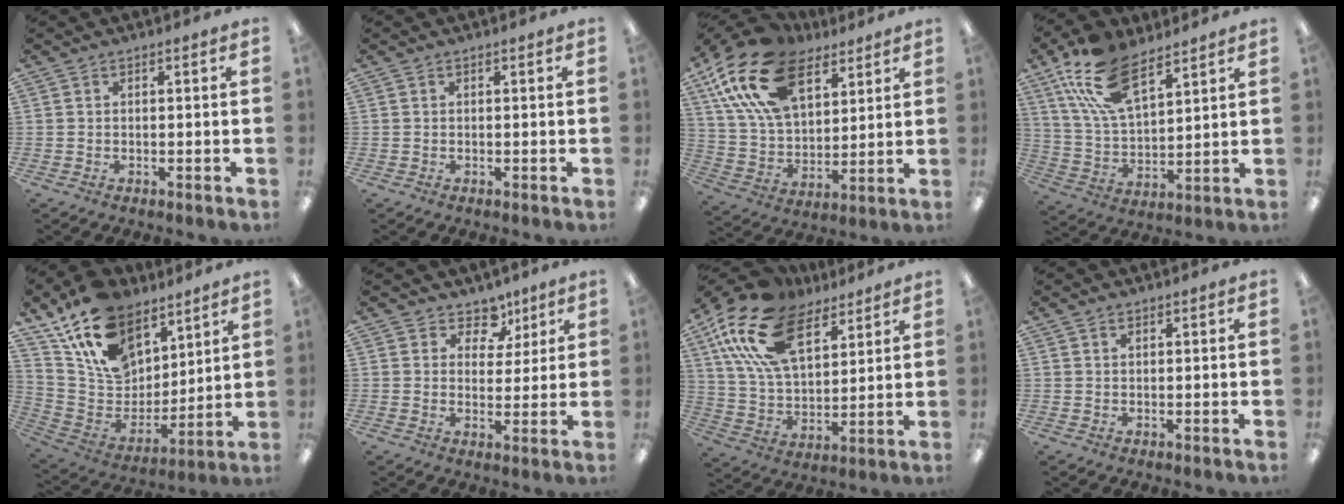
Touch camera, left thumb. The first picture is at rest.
{"total": 0.0}
{"total": 20.7, "force": [11.7, 11.9, 12.3], "torque": [-0.252, -0.044, 0.213]}
{"total": 16.7, "force": [10.2, 7.9, 10.5], "torque": [-0.229, -0.026, 0.185]}
{"total": 18.1, "force": [11.7, 11.4, 7.7], "torque": [-0.159, -0.065, 0.223]}
{"total": 6.8, "force": [4.4, 5.0, 1.8], "torque": [-0.027, -0.025, 0.079]}
{"total": 20.0, "force": [11.8, 10.7, 12.1], "torque": [-0.257, -0.048, 0.214]}
{"total": 0.9, "force": [0.6, 0.5, 0.3], "torque": [-0.008, 0.002, 0.011]}